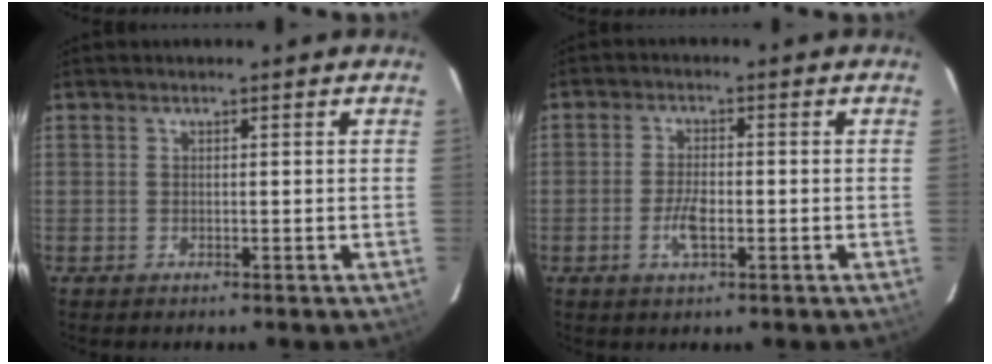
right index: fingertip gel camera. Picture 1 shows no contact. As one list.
[{"total": 4.6, "force": [-1.5, 1.9, 3.9], "torque": [-0.080, -0.002, -0.028]}]